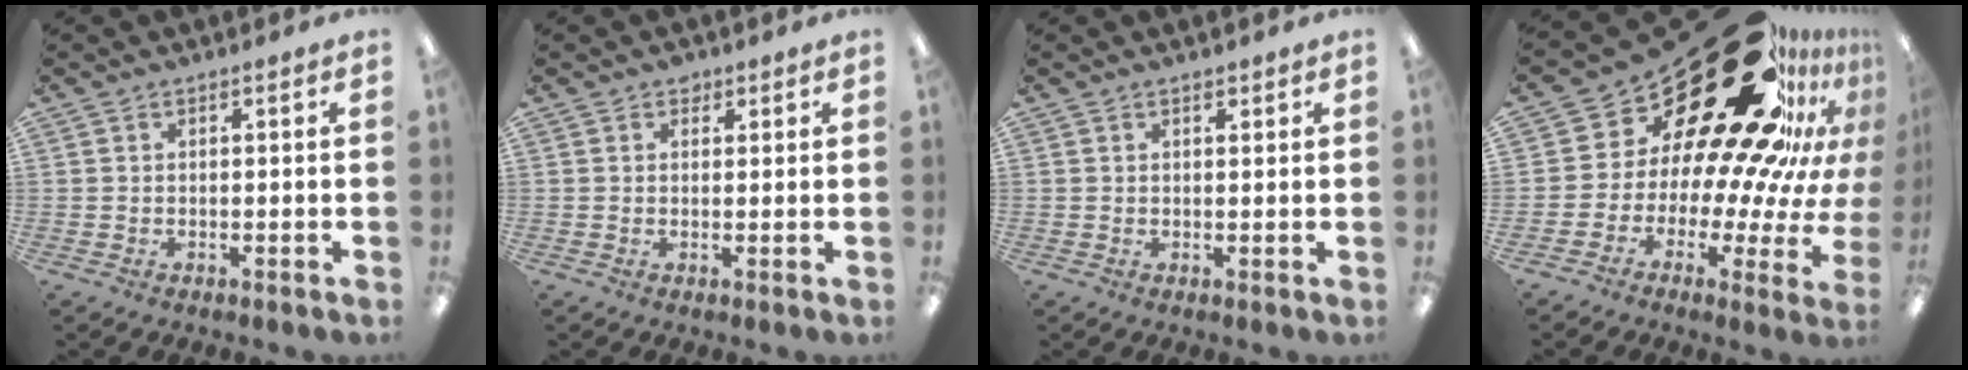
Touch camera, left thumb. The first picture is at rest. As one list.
[{"total": 1.8, "force": [1.3, 1.2, 0.5], "torque": [0.006, -0.004, 0.021]}, {"total": 1.4, "force": [1.0, 0.7, 0.5], "torque": [-0.012, 0.001, 0.019]}, {"total": 31.6, "force": [19.1, 13.7, 21.1], "torque": [-0.309, -0.161, 0.359]}]